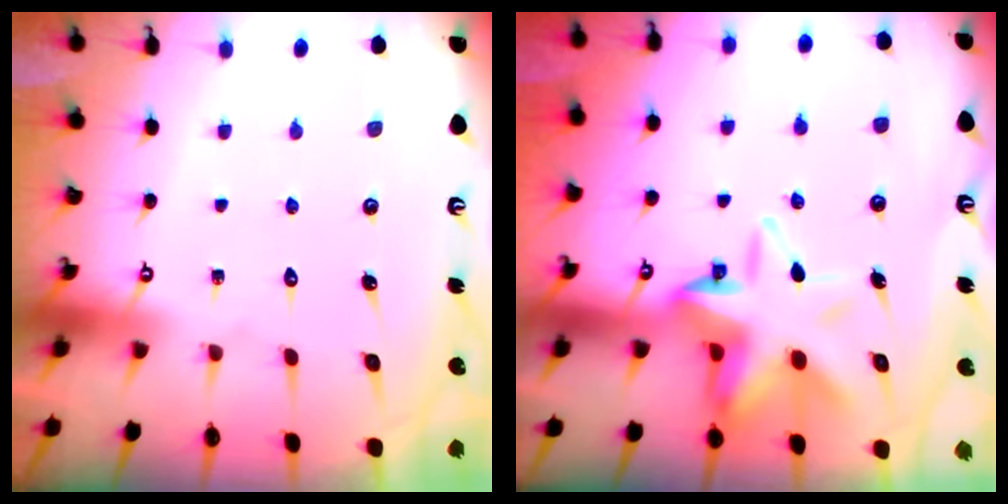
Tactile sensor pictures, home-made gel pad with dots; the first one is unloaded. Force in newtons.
{"total": 11.7, "press": 11.3, "slide": 3.2}